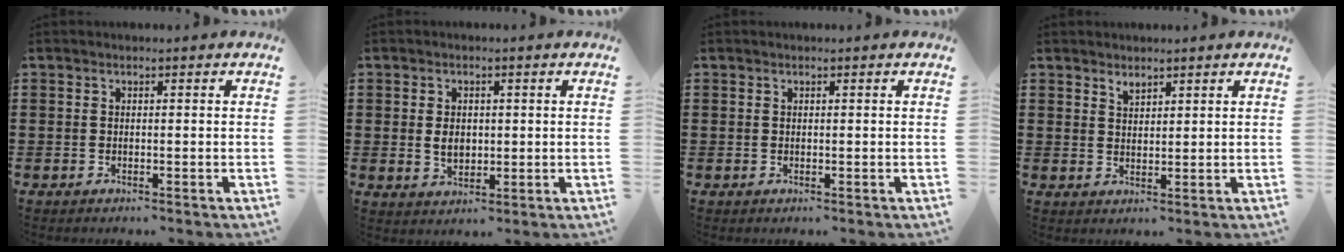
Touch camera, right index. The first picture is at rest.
{"total": 3.2, "force": [0.1, 2.2, 2.4], "torque": [-0.043, 0.003, -0.002]}
{"total": 0.0}
{"total": 1.7, "force": [1.6, 0.7, 0.3], "torque": [-0.008, 0.001, 0.030]}